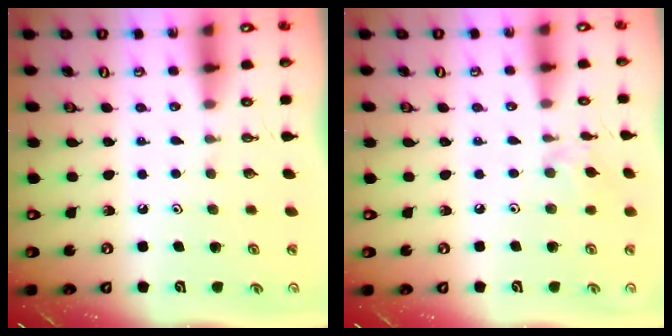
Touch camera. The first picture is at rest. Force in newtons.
{"total": 7.9, "press": 7.9, "slide": 0.7}